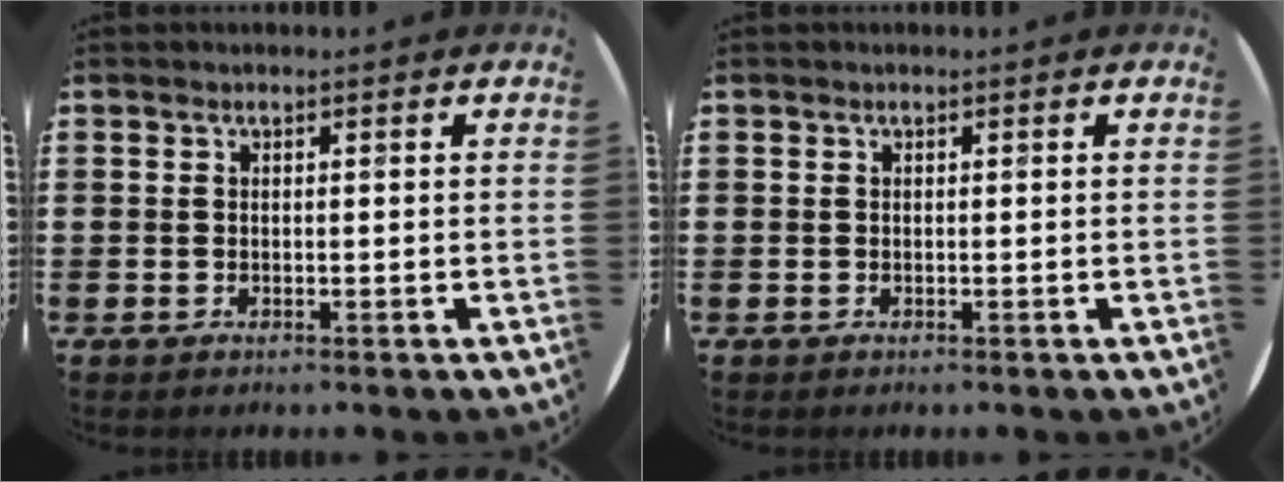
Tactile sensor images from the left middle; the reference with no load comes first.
{"total": 0.0}